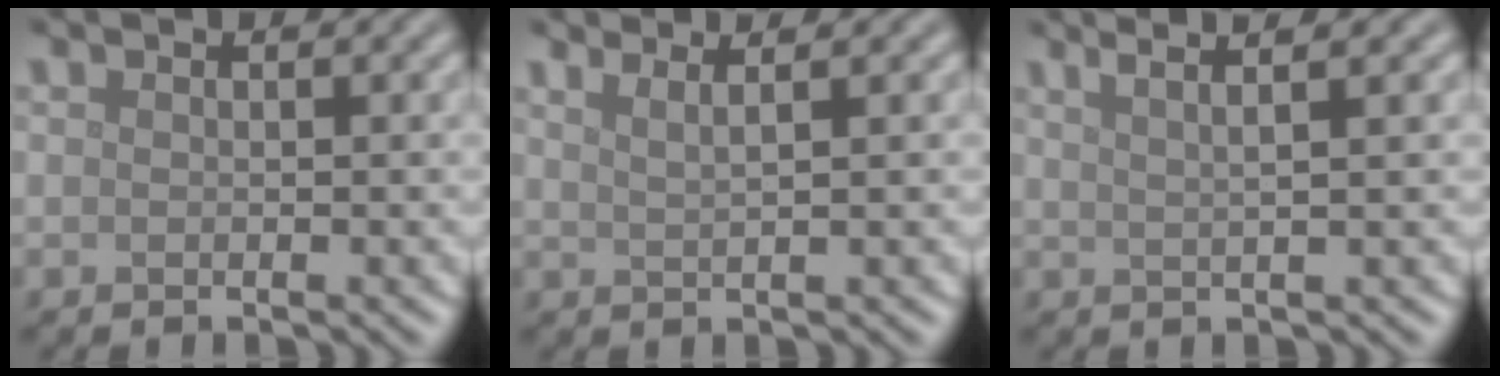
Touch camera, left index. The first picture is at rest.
{"total": 3.2, "force": [2.2, 1.3, 1.9], "torque": [-0.008, 0.016, 0.002]}
{"total": 5.2, "force": [3.4, 1.9, 3.5], "torque": [-0.029, 0.035, 0.012]}